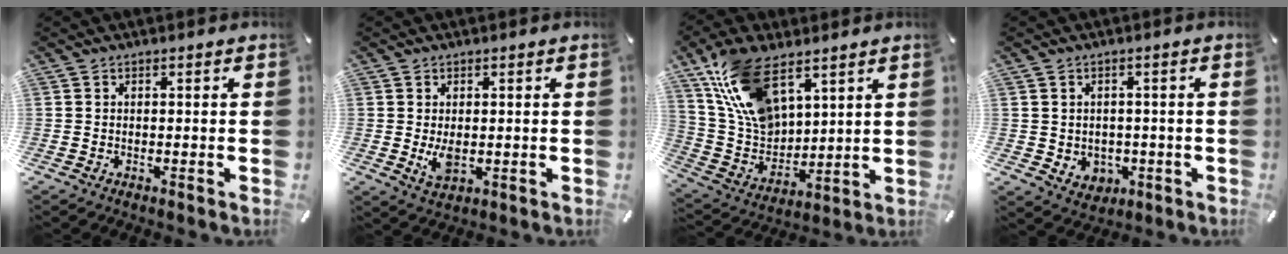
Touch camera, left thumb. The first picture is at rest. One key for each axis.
{"total": 4.4, "fx": 0.0, "fy": 2.6, "fz": 3.5, "tx": -0.077, "ty": -0.007, "tz": -0.005}
{"total": 17.8, "fx": 10.6, "fy": 10.3, "fz": 10.0, "tx": -0.235, "ty": -0.039, "tz": 0.199}
{"total": 4.2, "fx": 0.4, "fy": 4.1, "fz": 0.9, "tx": -0.010, "ty": -0.001, "tz": 0.007}